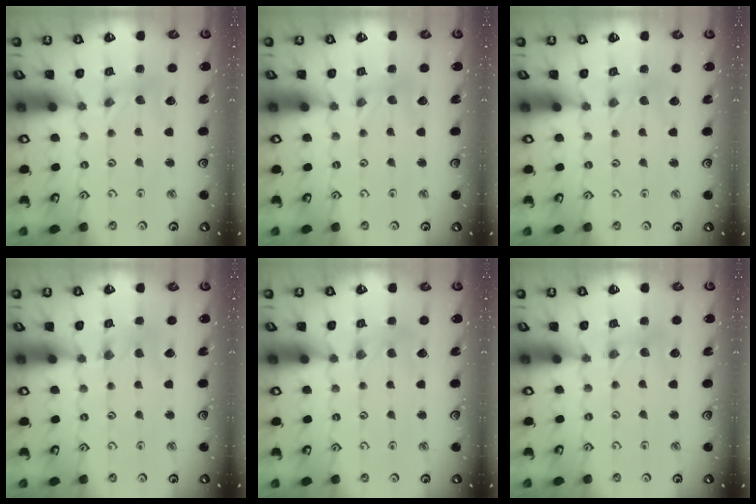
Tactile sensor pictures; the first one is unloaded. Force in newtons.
{"total": 0.0}
{"total": 0.0}
{"total": 0.0}
{"total": 1.2, "press": 1.1, "slide": 0.3}
{"total": 0.8, "press": 0.8, "slide": 0.2}